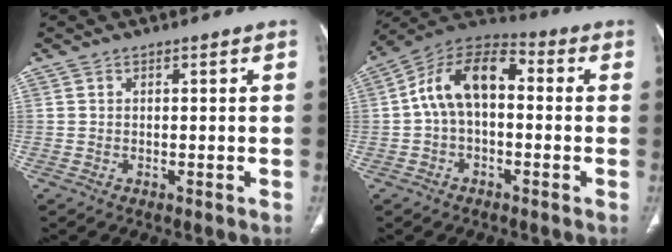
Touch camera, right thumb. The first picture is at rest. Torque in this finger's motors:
{"motor_torque": [0.17, 0.19, 0.61, -0.33, 0.13]}